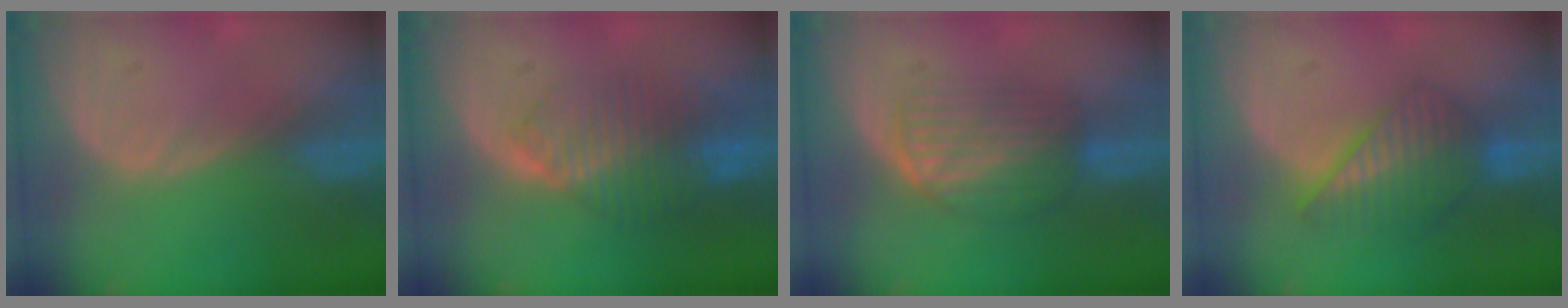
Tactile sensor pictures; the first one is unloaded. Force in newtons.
{"total": 8.4, "press": 7.1, "slide": 4.4}
{"total": 6.0, "press": 5.8, "slide": 1.5}
{"total": 6.3, "press": 6.1, "slide": 1.4}